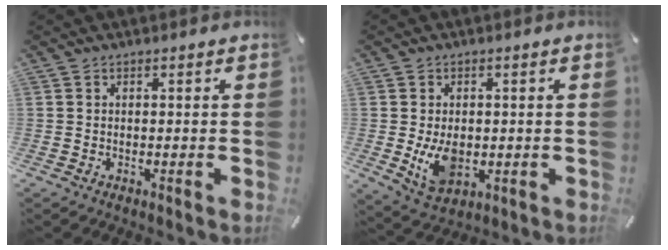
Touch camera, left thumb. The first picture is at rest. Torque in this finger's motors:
{"motor_torque": [1.37, 1.46, 0.93, 0.36, 0.14]}